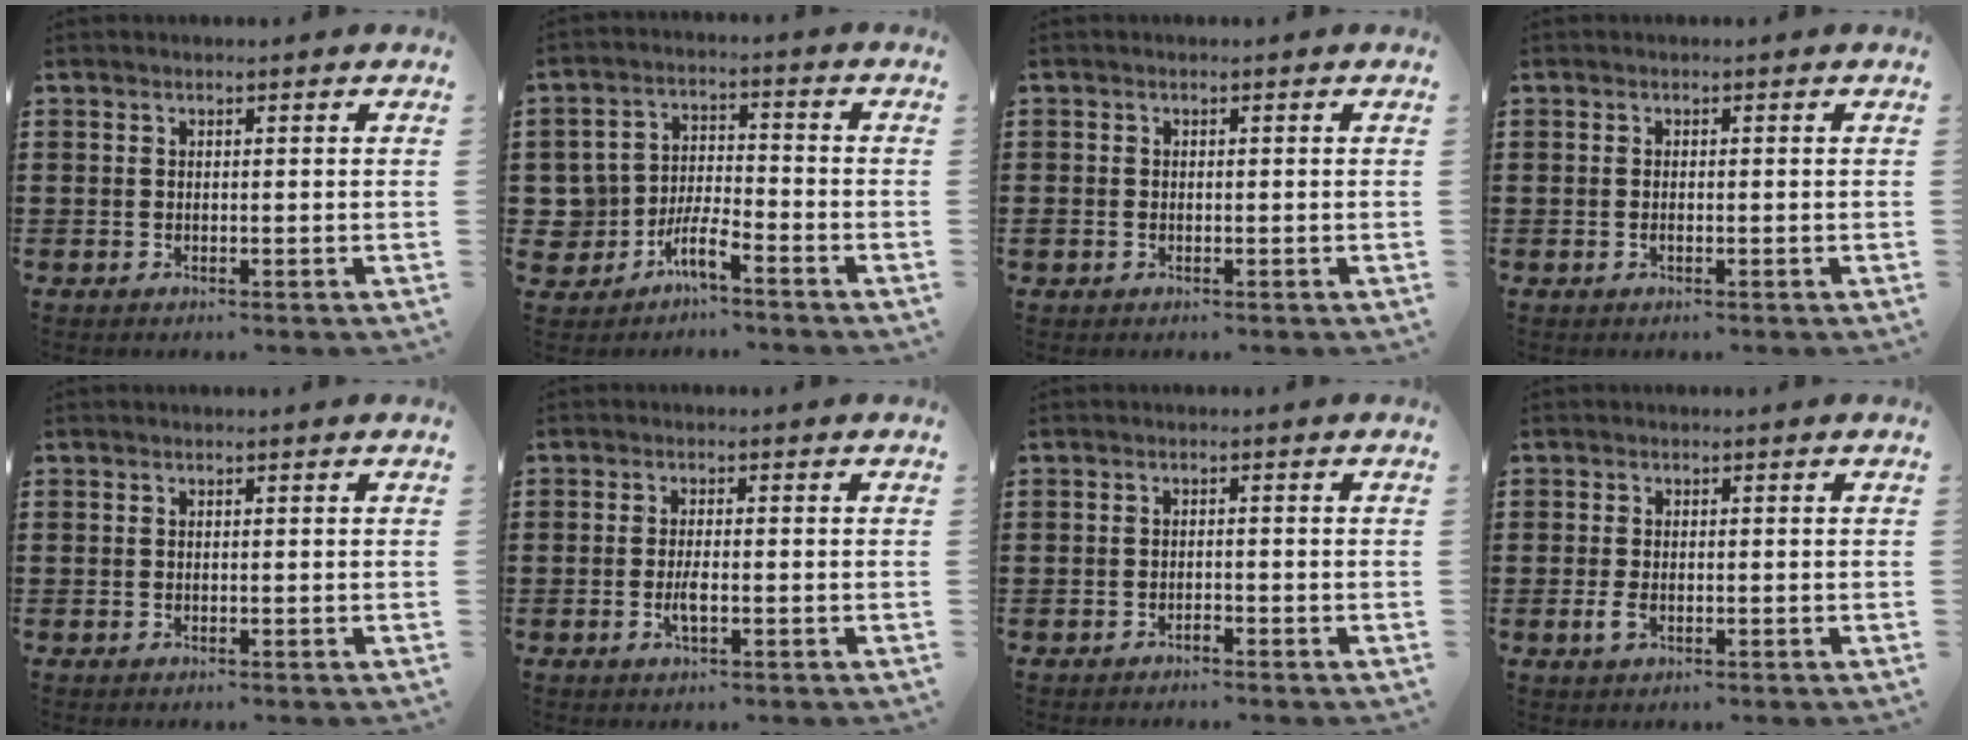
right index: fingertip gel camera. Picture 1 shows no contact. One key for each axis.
{"total": 5.4, "fx": -3.8, "fy": 2.8, "fz": 2.7, "tx": -0.071, "ty": 0.006, "tz": -0.081}
{"total": 0.6, "fx": -0.4, "fy": 0.4, "fz": 0.2, "tx": -0.007, "ty": -0.002, "tz": -0.008}
{"total": 0.8, "fx": -0.3, "fy": 0.0, "fz": 0.7, "tx": -0.016, "ty": -0.010, "tz": -0.002}
{"total": 0.0}
{"total": 2.5, "fx": -0.8, "fy": 0.7, "fz": 2.3, "tx": -0.049, "ty": -0.002, "tz": -0.015}
{"total": 0.9, "fx": -0.9, "fy": 0.2, "fz": 0.2, "tx": -0.007, "ty": 0.003, "tz": -0.018}
{"total": 1.8, "fx": -0.6, "fy": 0.8, "fz": 1.4, "tx": -0.043, "ty": -0.010, "tz": -0.014}